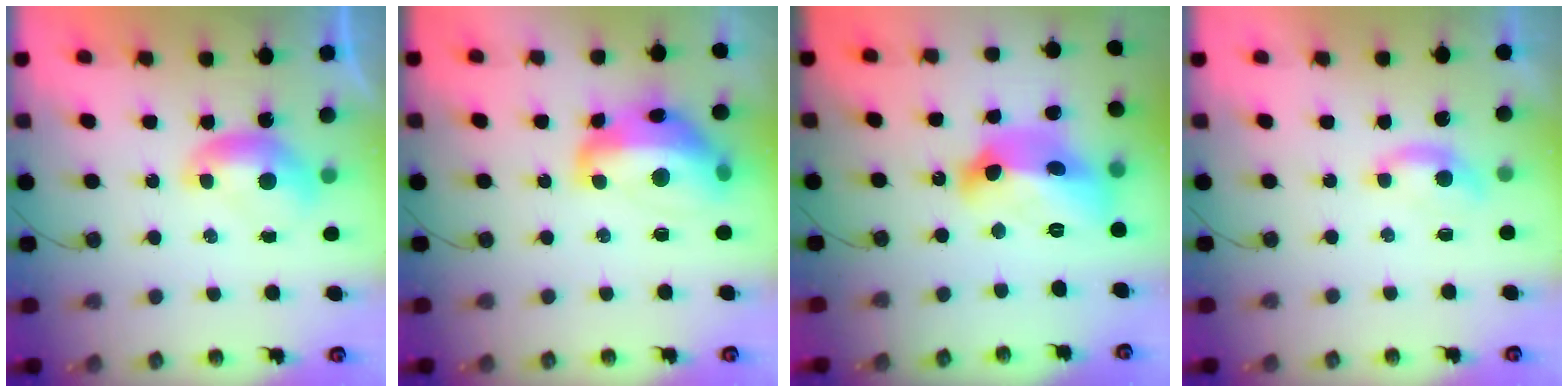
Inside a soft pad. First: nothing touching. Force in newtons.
{"total": 11.2, "press": 11.0, "slide": 1.8}
{"total": 14.1, "press": 14.0, "slide": 1.2}
{"total": 1.0, "press": 0.9, "slide": 0.5}